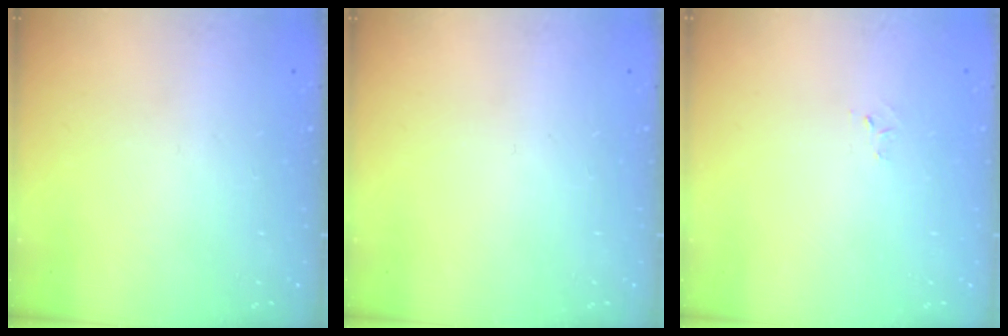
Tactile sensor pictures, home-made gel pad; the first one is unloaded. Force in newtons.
{"total": 0.0}
{"total": 2.6, "press": 2.6, "slide": 0.4}